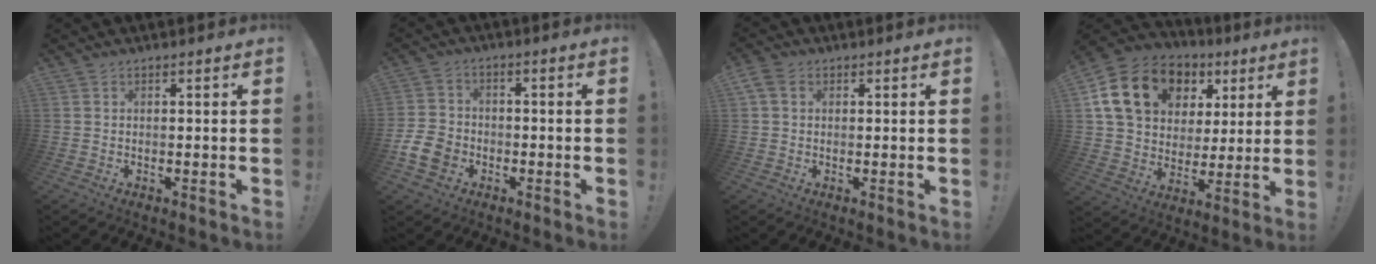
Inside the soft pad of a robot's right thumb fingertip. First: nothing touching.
{"total": 9.0, "force": [-4.2, 6.8, 4.0], "torque": [-0.089, 0.026, -0.078]}
{"total": 4.0, "force": [1.5, 3.0, 2.1], "torque": [-0.037, 0.003, 0.031]}
{"total": 20.6, "force": [8.8, 15.1, 10.8], "torque": [-0.175, -0.020, 0.181]}